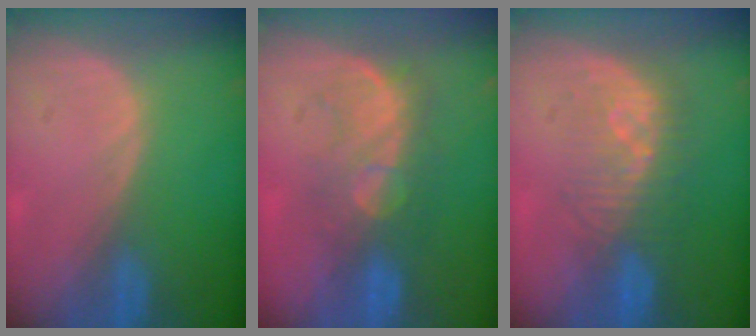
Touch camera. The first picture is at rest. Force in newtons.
{"total": 7.8, "press": 7.7, "slide": 1.6}
{"total": 8.0, "press": 7.5, "slide": 2.9}